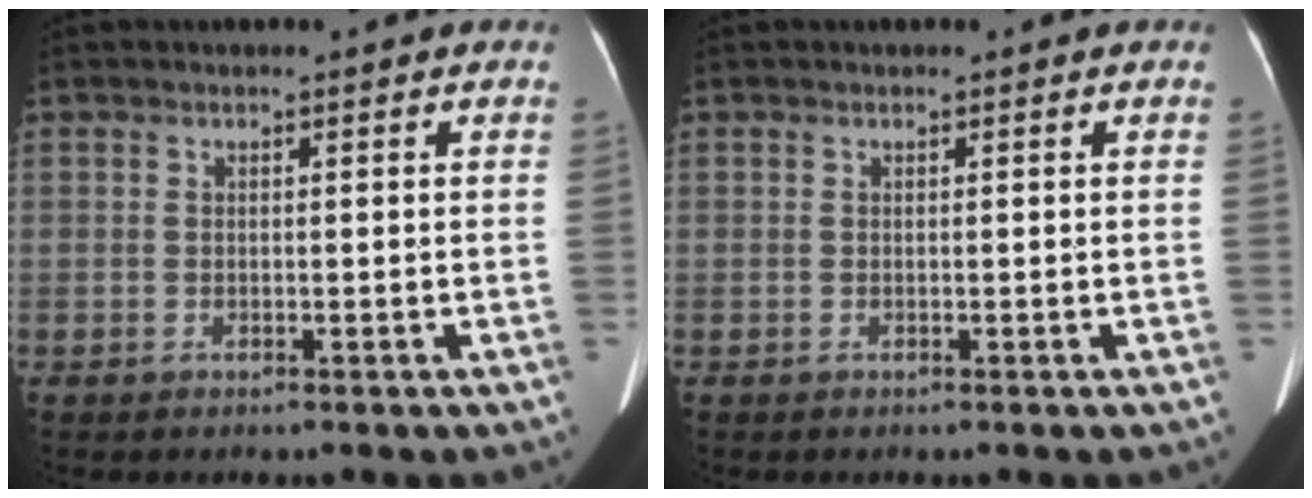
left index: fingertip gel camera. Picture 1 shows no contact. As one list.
[{"total": 0.0}]